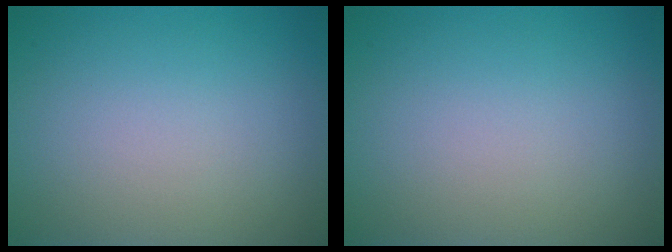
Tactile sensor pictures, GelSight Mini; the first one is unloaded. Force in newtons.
{"total": 0.0}